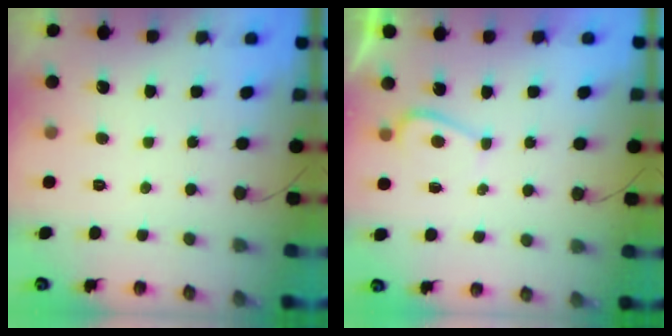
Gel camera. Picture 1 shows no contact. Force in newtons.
{"total": 1.5, "press": 1.4, "slide": 0.5}